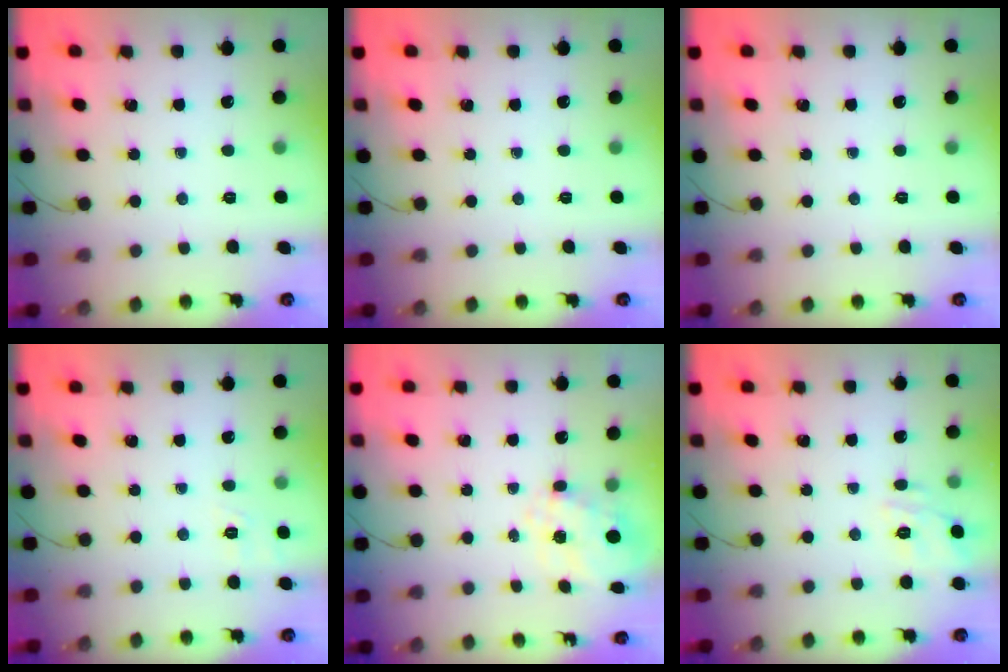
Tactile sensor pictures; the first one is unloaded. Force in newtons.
{"total": 0.0}
{"total": 0.0}
{"total": 1.8, "press": 0.2, "slide": 1.8}
{"total": 6.7, "press": 6.7, "slide": 0.6}
{"total": 9.9, "press": 9.8, "slide": 1.6}